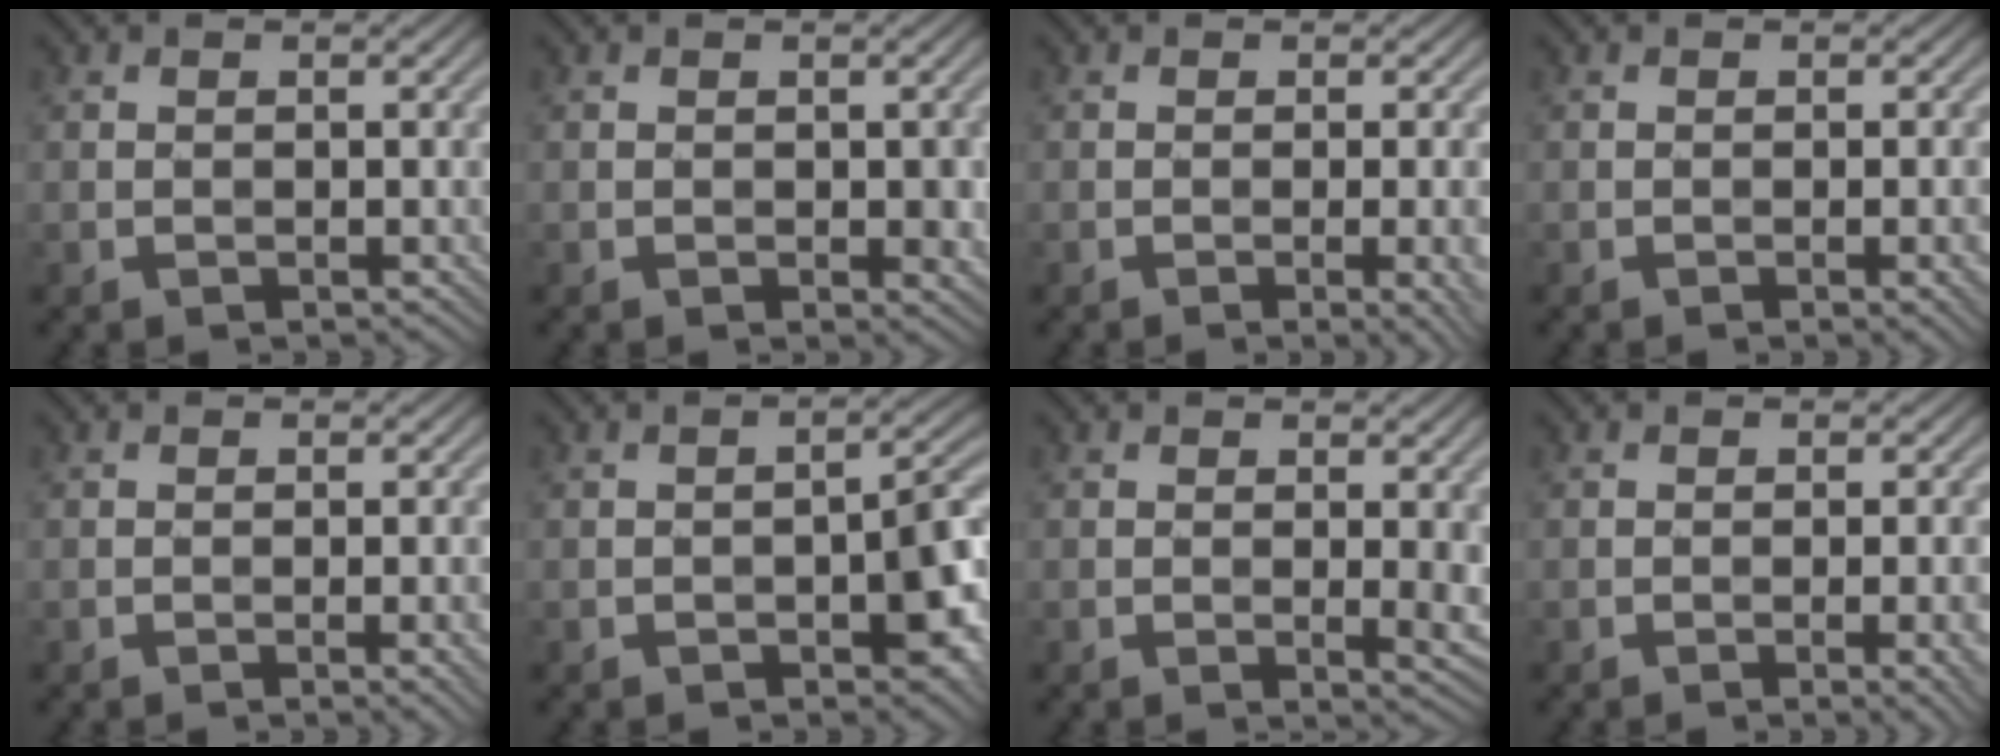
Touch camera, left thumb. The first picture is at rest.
{"total": 1.7, "force": [0.0, 1.0, 1.3], "torque": [-0.017, -0.006, 0.004]}
{"total": 4.5, "force": [-1.1, 1.1, 4.2], "torque": [-0.053, -0.001, -0.013]}
{"total": 2.8, "force": [-0.7, 0.6, 2.7], "torque": [-0.037, 0.002, -0.013]}
{"total": 2.4, "force": [-0.6, 0.4, 2.3], "torque": [-0.032, 0.001, -0.011]}
{"total": 5.9, "force": [-2.1, 2.7, 4.9], "torque": [-0.059, 0.002, -0.028]}
{"total": 2.7, "force": [0.5, 0.6, 2.6], "torque": [-0.041, -0.007, 0.008]}
{"total": 3.9, "force": [-1.0, 0.9, 3.7], "torque": [-0.047, 0.001, -0.014]}